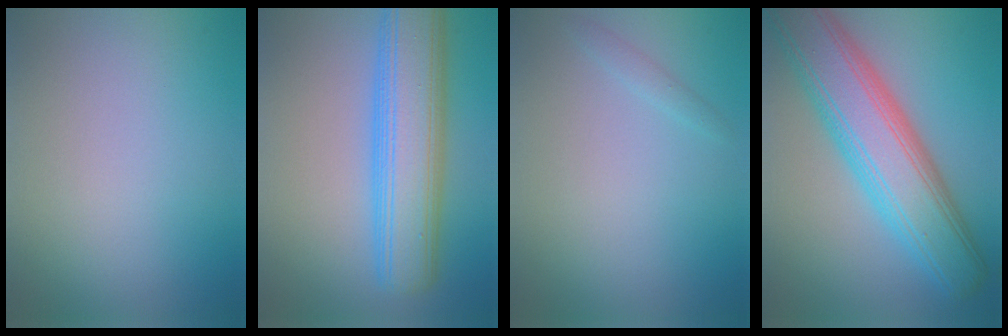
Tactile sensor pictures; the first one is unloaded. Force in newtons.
{"total": 8.6, "press": 8.6, "slide": 0.3}
{"total": 0.8, "press": 0.8, "slide": 0.1}
{"total": 10.0, "press": 10.0, "slide": 0.2}